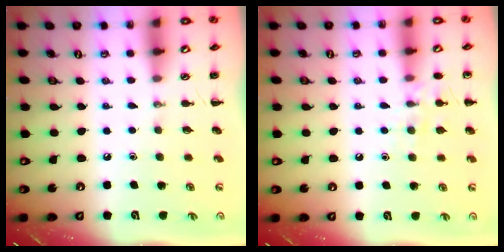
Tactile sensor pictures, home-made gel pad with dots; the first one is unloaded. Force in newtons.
{"total": 8.5, "press": 8.4, "slide": 1.4}